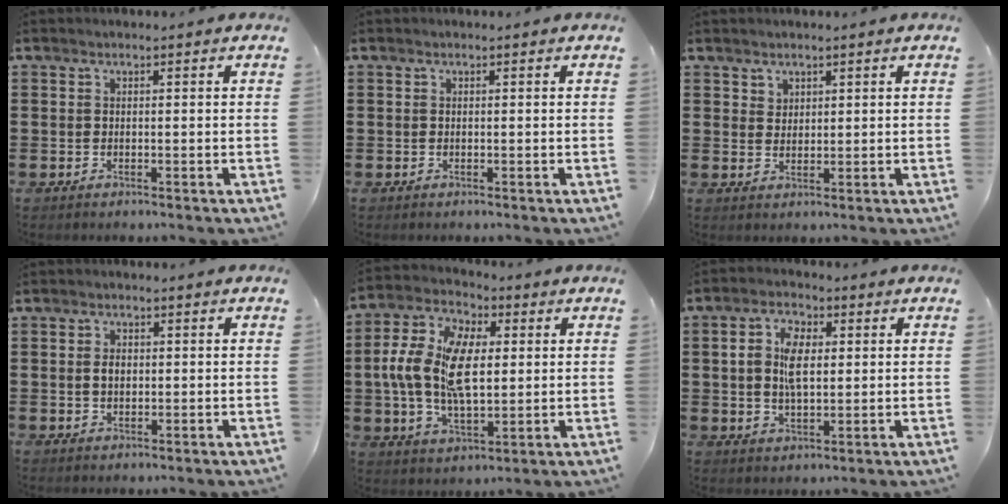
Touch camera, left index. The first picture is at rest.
{"total": 0.0}
{"total": 1.8, "force": [1.4, 1.2, 0.1], "torque": [-0.006, 0.004, 0.028]}
{"total": 1.9, "force": [0.2, 1.2, 1.4], "torque": [-0.031, 0.007, 0.002]}
{"total": 12.9, "force": [1.2, 7.1, 10.8], "torque": [-0.240, 0.006, 0.020]}
{"total": 6.5, "force": [1.1, 3.5, 5.4], "torque": [-0.111, 0.009, 0.014]}